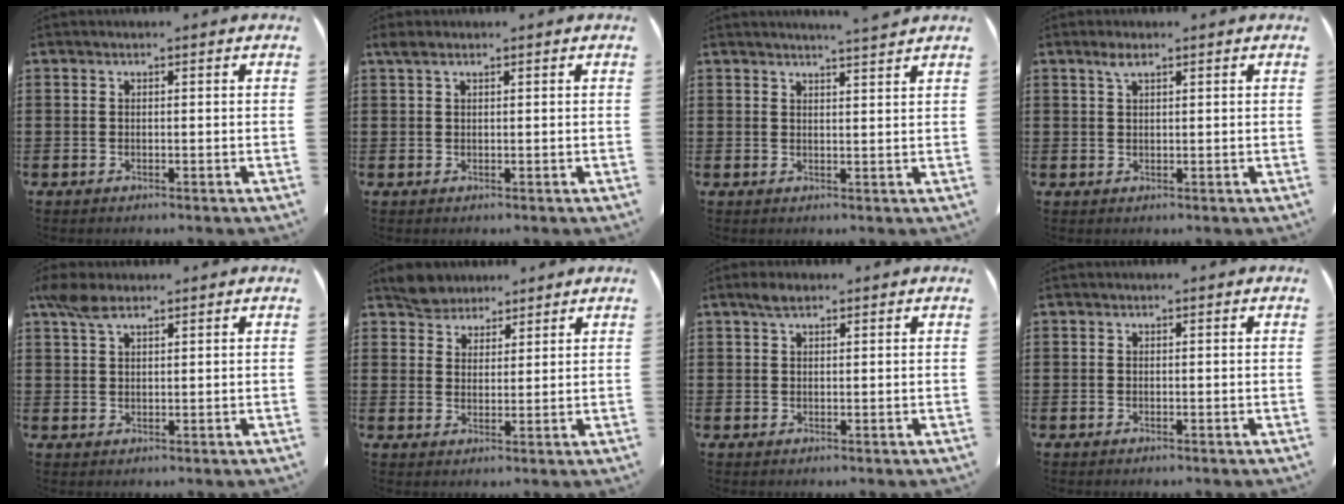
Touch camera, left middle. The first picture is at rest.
{"total": 1.2, "force": [0.7, 0.5, 0.9], "torque": [-0.021, 0.002, 0.013]}
{"total": 2.7, "force": [2.6, -0.5, 0.5], "torque": [-0.015, -0.008, 0.049]}
{"total": 1.8, "force": [1.1, 0.6, 1.3], "torque": [-0.030, 0.000, 0.021]}
{"total": 4.2, "force": [2.7, 1.6, 2.7], "torque": [-0.060, 0.004, 0.051]}
{"total": 4.4, "force": [3.9, 1.9, 0.3], "torque": [-0.022, -0.001, 0.077]}
{"total": 2.0, "force": [1.3, 0.7, 1.3], "torque": [-0.029, 0.003, 0.024]}
{"total": 0.0}